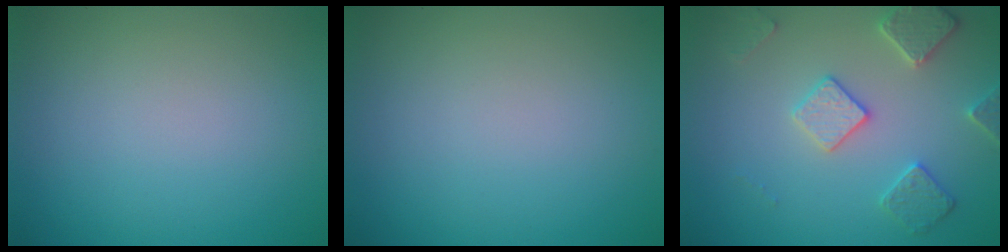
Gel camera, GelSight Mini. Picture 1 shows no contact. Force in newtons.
{"total": 0.0}
{"total": 3.5, "press": 3.3, "slide": 1.2}